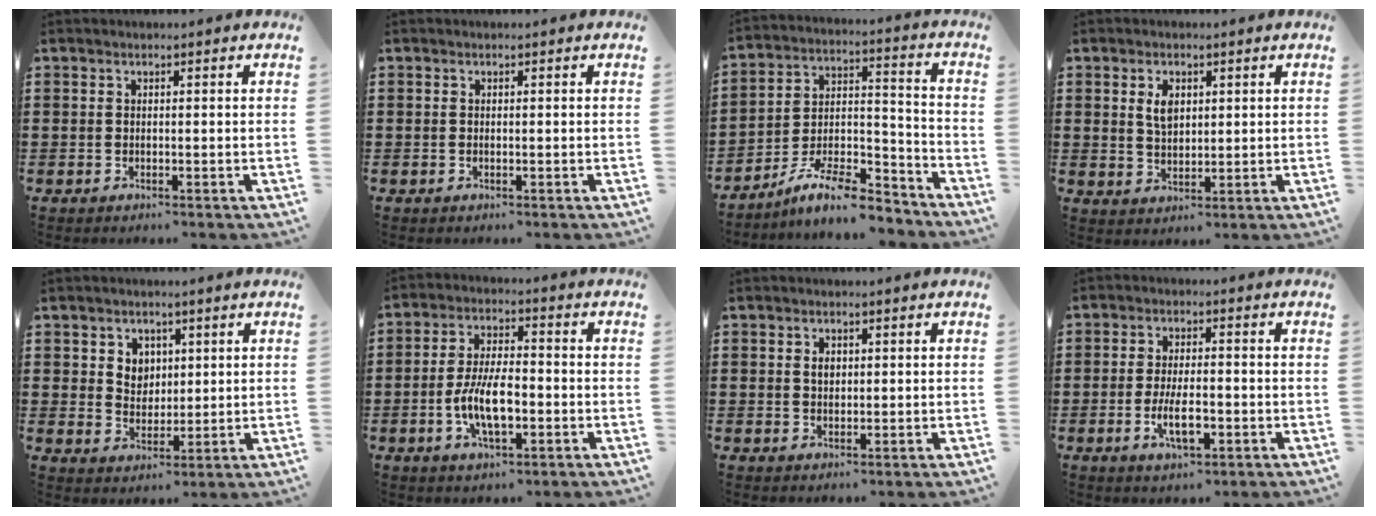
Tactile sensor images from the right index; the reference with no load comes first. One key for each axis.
{"total": 0.0}
{"total": 10.7, "fx": -9.0, "fy": 2.1, "fz": 5.4, "tx": -0.087, "ty": 0.029, "tz": -0.170}
{"total": 3.5, "fx": 1.3, "fy": 2.1, "fz": 2.5, "tx": -0.049, "ty": 0.004, "tz": 0.020}
{"total": 4.1, "fx": 1.9, "fy": 3.5, "fz": 0.8, "tx": -0.024, "ty": 0.009, "tz": 0.031}
{"total": 9.1, "fx": -2.4, "fy": 3.9, "fz": 7.9, "tx": -0.172, "ty": -0.004, "tz": -0.050}
{"total": 1.2, "fx": 0.3, "fy": 0.7, "fz": 0.9, "tx": -0.021, "ty": 0.004, "tz": 0.004}
{"total": 5.8, "fx": -1.8, "fy": 2.3, "fz": 5.0, "tx": -0.098, "ty": 0.003, "tz": -0.035}